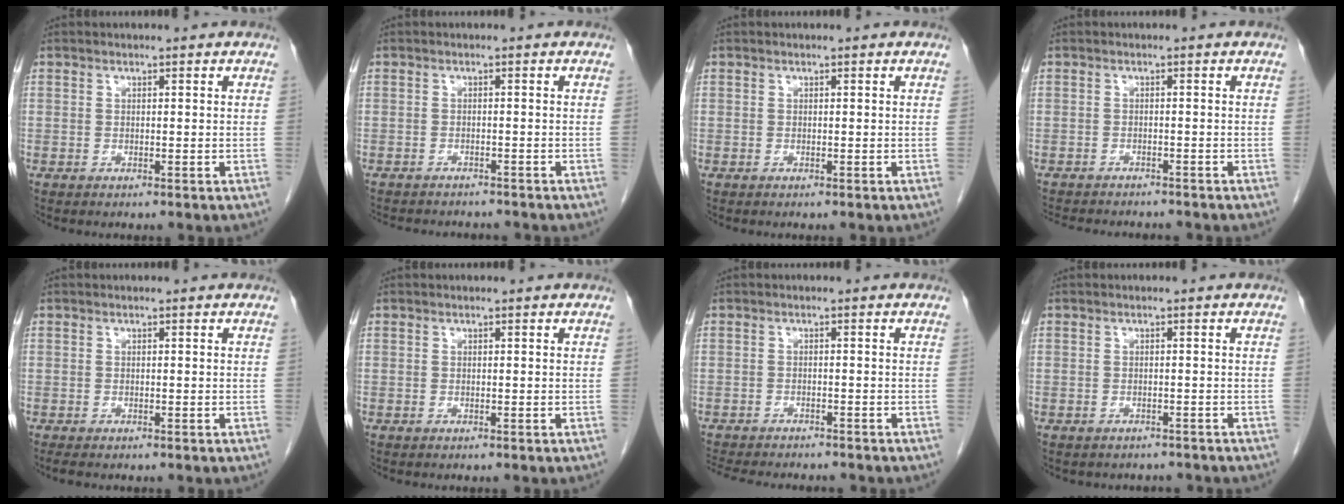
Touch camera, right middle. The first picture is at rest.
{"total": 7.8, "force": [-7.2, 2.1, 2.2], "torque": [-0.037, -0.002, -0.089]}
{"total": 0.0}
{"total": 9.2, "force": [-8.4, 2.2, 3.0], "torque": [-0.052, -0.005, -0.109]}
{"total": 1.2, "force": [-1.0, 0.2, 0.7], "torque": [-0.015, -0.006, -0.011]}
{"total": 0.0}
{"total": 11.4, "force": [-10.2, 2.6, 4.4], "torque": [-0.081, -0.009, -0.135]}
{"total": 3.3, "force": [-2.9, 1.5, 0.2], "torque": [-0.005, 0.002, -0.034]}